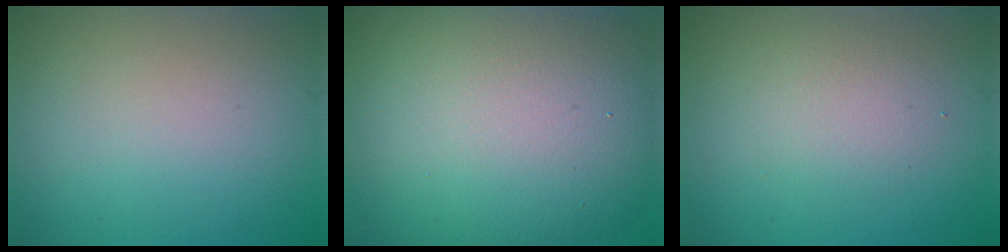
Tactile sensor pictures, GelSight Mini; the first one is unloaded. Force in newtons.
{"total": 16.2, "press": 16.2, "slide": 0.6}
{"total": 2.4, "press": 2.4, "slide": 0.3}